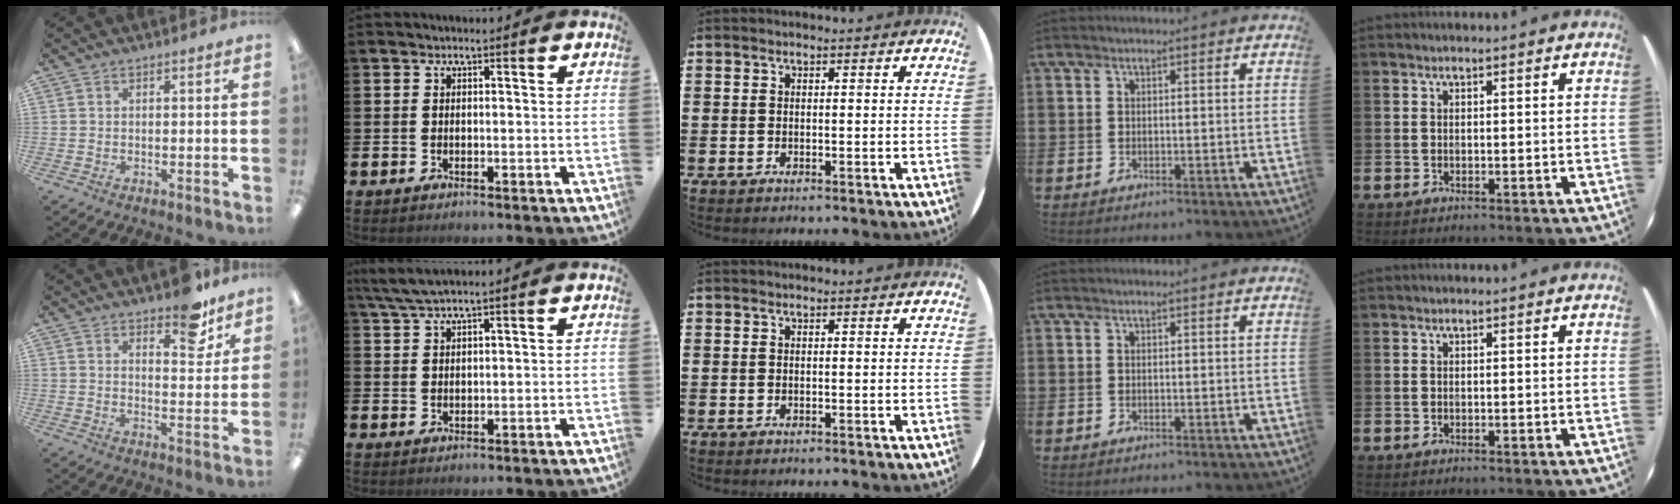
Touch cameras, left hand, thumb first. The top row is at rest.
{"thumb": {"total": 9.1, "force": [7.1, 3.5, 4.5], "torque": [-0.042, -0.046, 0.120]}, "index": {"total": 3.3, "force": [2.8, 0.1, 1.8], "torque": [-0.044, -0.001, 0.052]}}